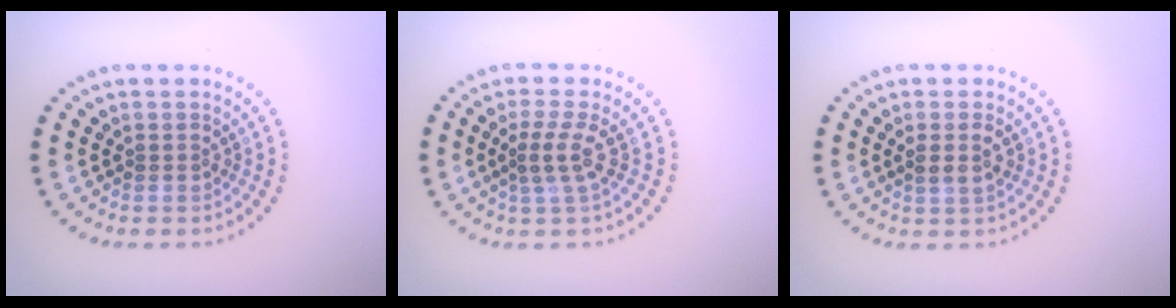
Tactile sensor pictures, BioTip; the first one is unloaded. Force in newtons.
{"total": 2.4, "press": 1.7, "slide": 1.7}
{"total": 1.7, "press": 1.5, "slide": 0.7}